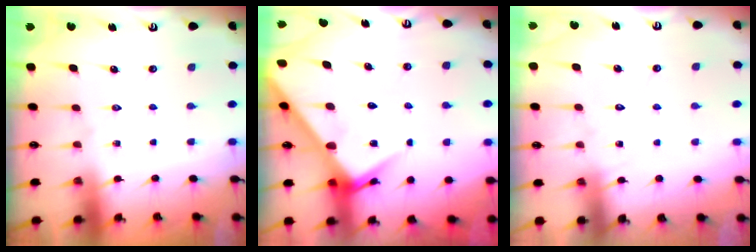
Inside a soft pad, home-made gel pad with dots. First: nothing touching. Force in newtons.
{"total": 7.9, "press": 7.9, "slide": 0.6}
{"total": 8.3, "press": 8.2, "slide": 0.6}